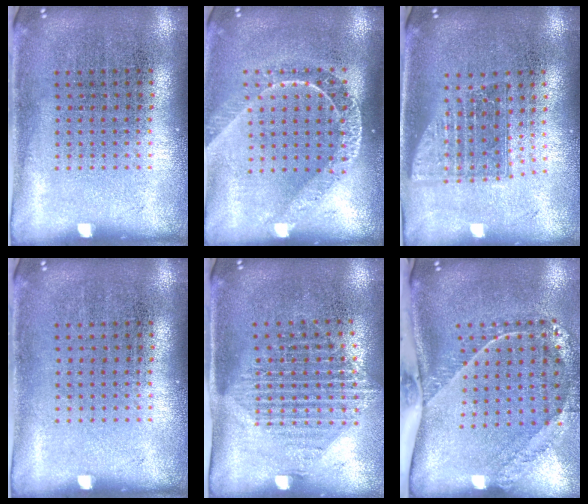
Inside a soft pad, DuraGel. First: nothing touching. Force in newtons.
{"total": 1.8, "press": 1.5, "slide": 1.0}
{"total": 1.5, "press": 1.2, "slide": 1.0}
{"total": 0.0}
{"total": 1.4, "press": 1.2, "slide": 0.8}
{"total": 2.6, "press": 1.7, "slide": 1.9}